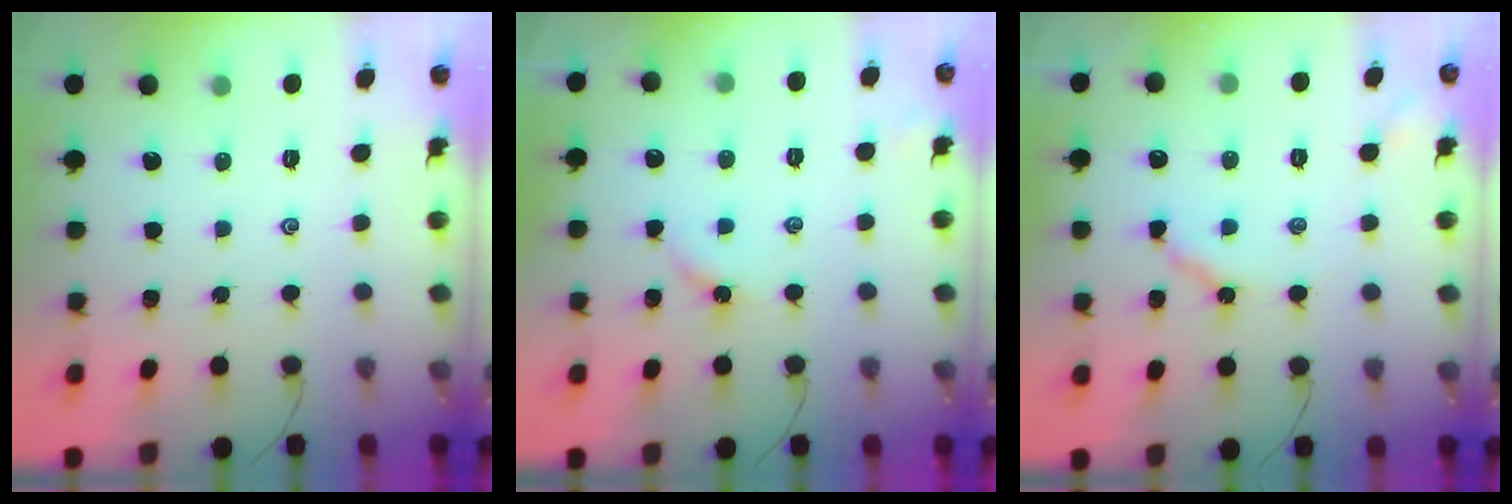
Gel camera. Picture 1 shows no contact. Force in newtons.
{"total": 3.7, "press": 3.7, "slide": 0.5}
{"total": 5.1, "press": 5.0, "slide": 0.1}